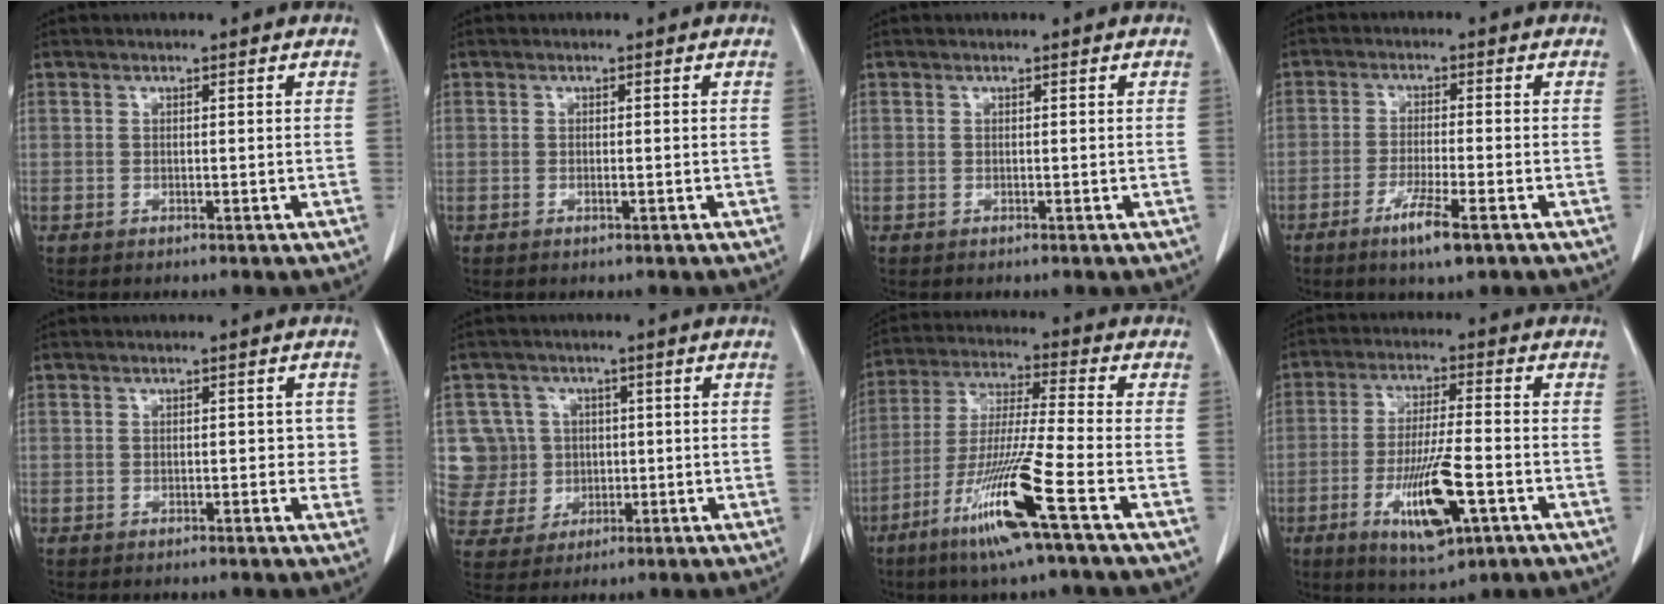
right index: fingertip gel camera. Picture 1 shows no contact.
{"total": 0.5, "force": [-0.2, 0.1, 0.5], "torque": [-0.010, -0.001, -0.002]}
{"total": 0.0}
{"total": 5.9, "force": [-3.4, 0.2, 4.8], "torque": [-0.090, -0.011, -0.061]}
{"total": 6.4, "force": [0.0, 3.3, 5.5], "torque": [-0.039, 0.024, -0.002]}
{"total": 8.2, "force": [1.1, 8.1, 0.4], "torque": [-0.014, 0.028, 0.034]}
{"total": 13.9, "force": [-7.0, -1.2, 12.0], "torque": [-0.242, -0.031, -0.133]}
{"total": 11.4, "force": [-4.4, 1.9, 10.3], "torque": [-0.191, -0.014, -0.070]}